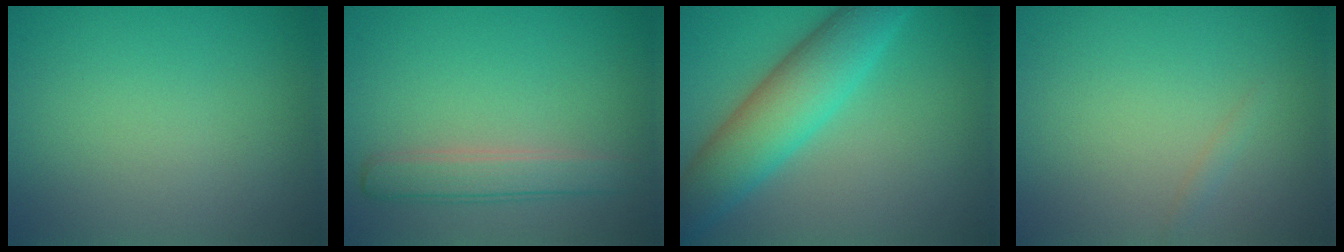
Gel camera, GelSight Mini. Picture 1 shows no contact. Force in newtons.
{"total": 2.8, "press": 2.8, "slide": 0.1}
{"total": 7.0, "press": 7.0, "slide": 0.0}
{"total": 0.6, "press": 0.6, "slide": 0.1}